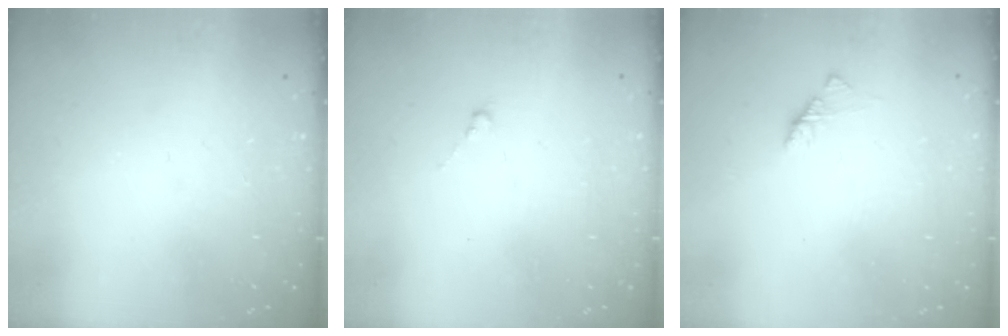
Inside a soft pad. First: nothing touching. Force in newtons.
{"total": 0.0}
{"total": 1.7, "press": 1.6, "slide": 0.5}